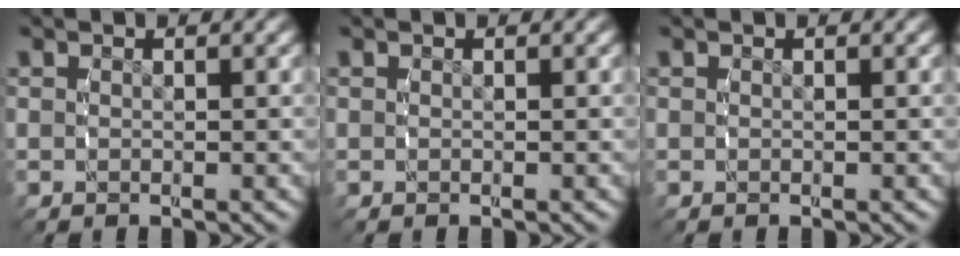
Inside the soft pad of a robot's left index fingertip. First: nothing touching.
{"total": 0.0}
{"total": 0.0}